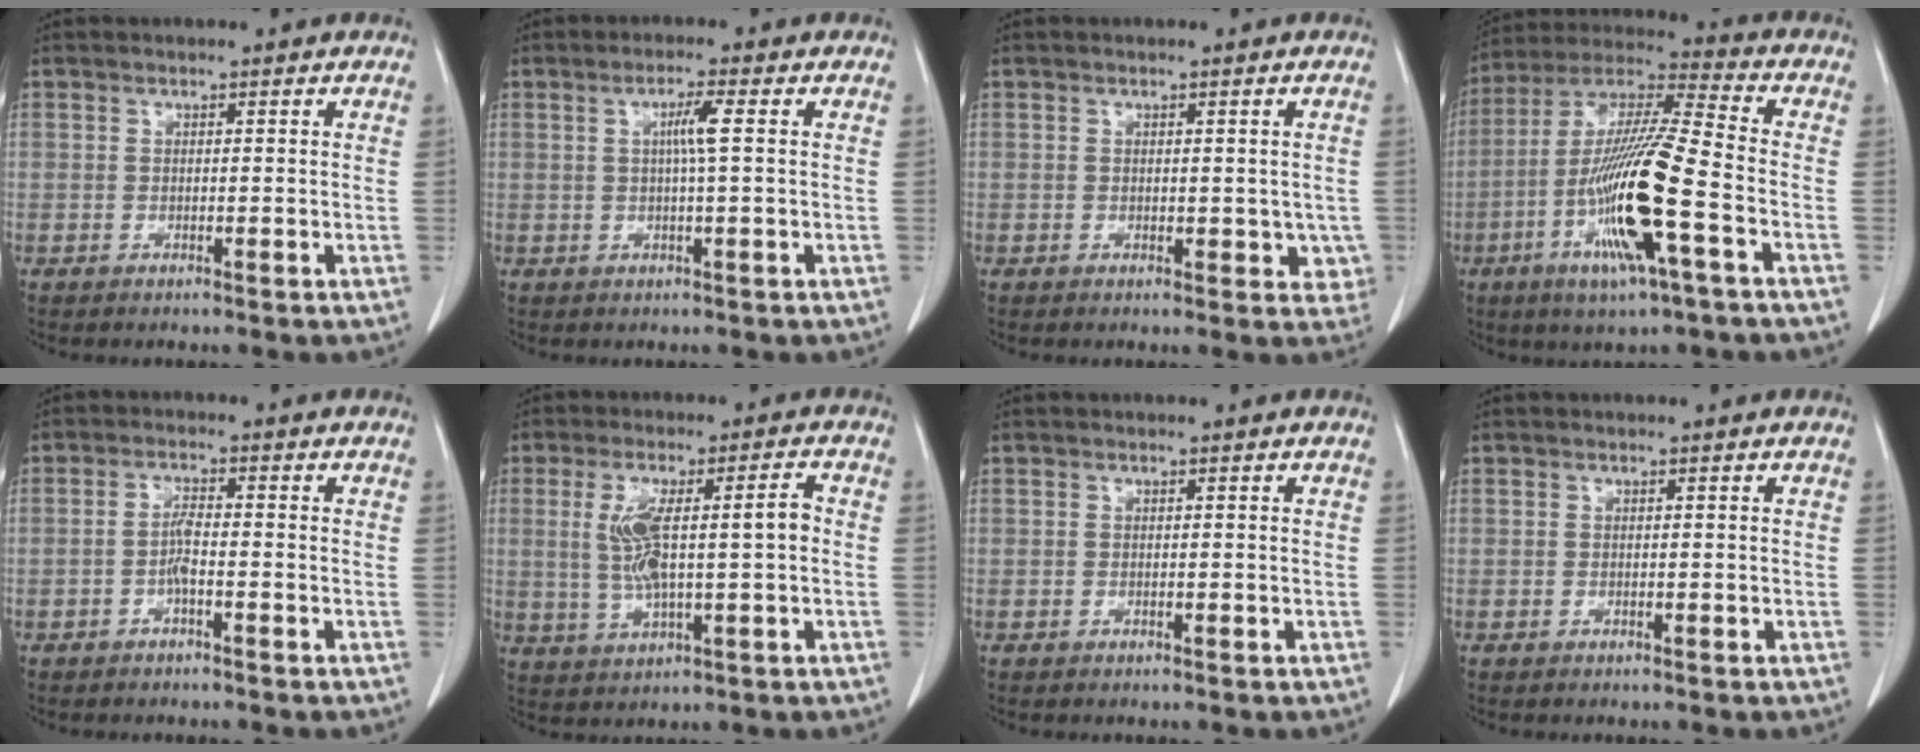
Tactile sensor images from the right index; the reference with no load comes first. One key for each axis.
{"total": 3.4, "fx": 0.5, "fy": -0.3, "fz": 3.3, "tx": -0.062, "ty": 0.001, "tz": 0.007}
{"total": 3.9, "fx": -0.5, "fy": 2.4, "fz": 3.0, "tx": -0.013, "ty": -0.002, "tz": -0.003}
{"total": 17.5, "fx": -5.6, "fy": 0.6, "fz": 16.6, "tx": -0.333, "ty": -0.015, "tz": -0.108}
{"total": 2.5, "fx": -1.0, "fy": 0.4, "fz": 2.3, "tx": -0.046, "ty": 0.003, "tz": -0.022}
{"total": 9.5, "fx": 0.4, "fy": 1.9, "fz": 9.3, "tx": -0.181, "ty": 0.018, "tz": 0.014}
{"total": 0.0}
{"total": 0.0}